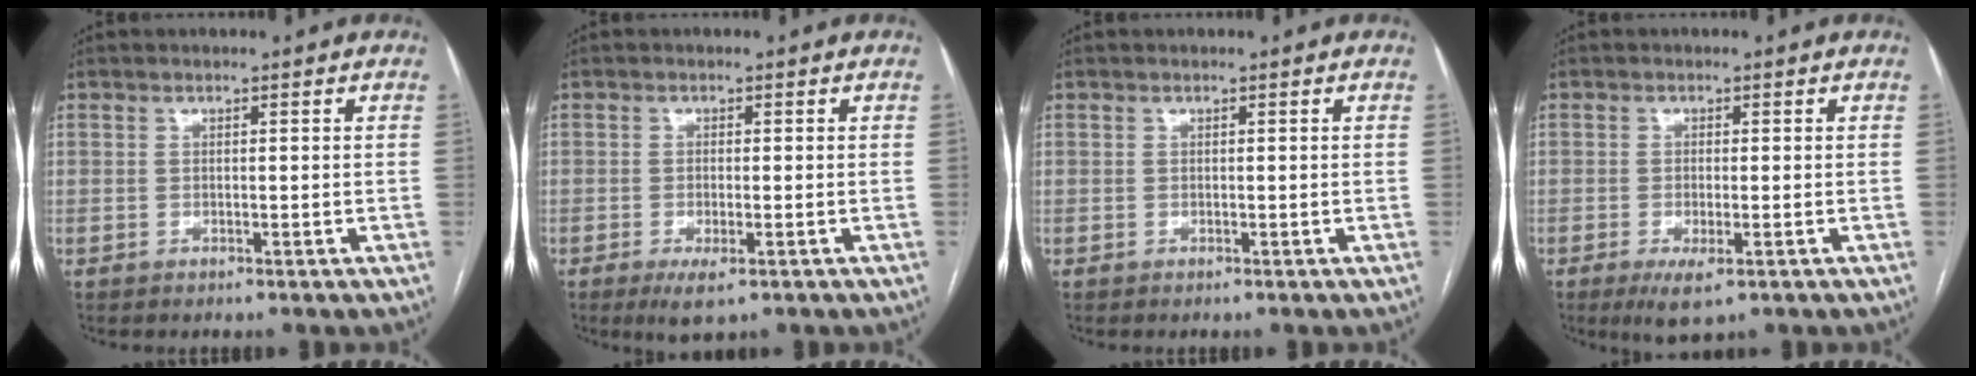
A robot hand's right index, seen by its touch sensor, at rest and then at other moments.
{"total": 3.8, "force": [-1.9, 1.0, 3.1], "torque": [-0.053, -0.007, -0.025]}
{"total": 0.0}
{"total": 4.3, "force": [-2.1, 1.2, 3.5], "torque": [-0.062, -0.009, -0.027]}